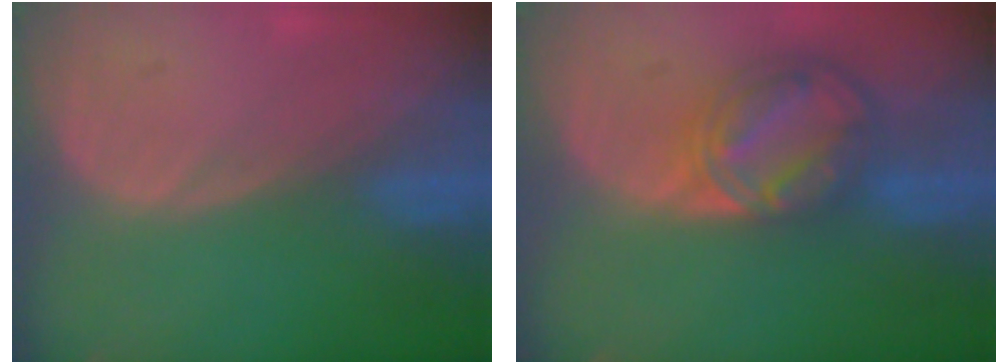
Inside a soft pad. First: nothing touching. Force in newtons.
{"total": 8.6, "press": 7.2, "slide": 4.6}